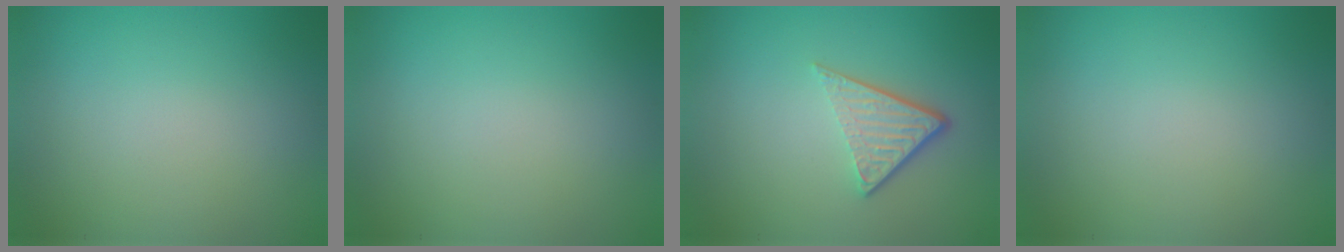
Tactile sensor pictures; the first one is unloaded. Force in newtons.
{"total": 0.0}
{"total": 3.9, "press": 2.7, "slide": 2.9}
{"total": 0.0}